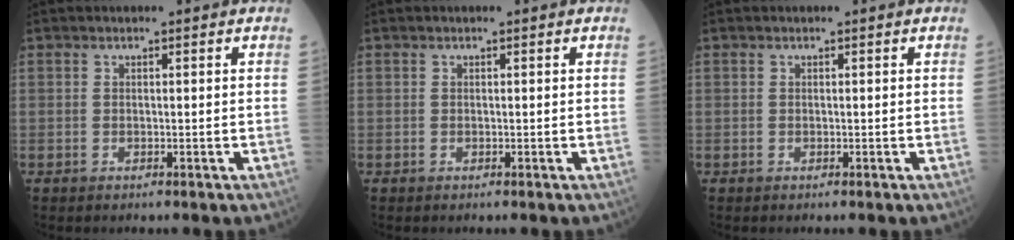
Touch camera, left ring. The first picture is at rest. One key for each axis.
{"total": 0.0}
{"total": 0.0}